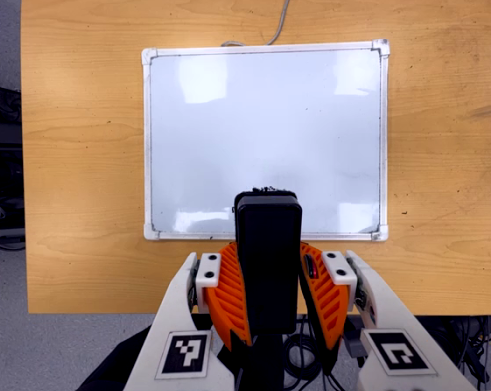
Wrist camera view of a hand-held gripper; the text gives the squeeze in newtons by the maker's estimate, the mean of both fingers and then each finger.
{"total": 7.4, "left": 5.7, "right": 9.1}